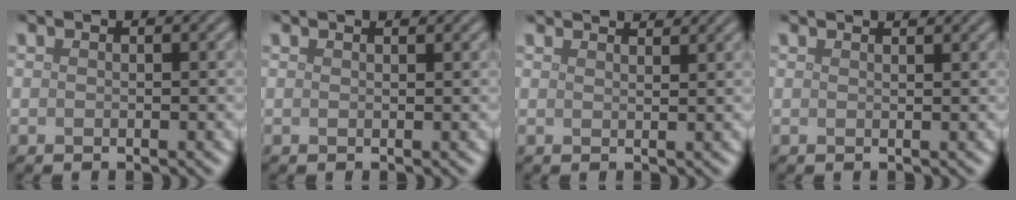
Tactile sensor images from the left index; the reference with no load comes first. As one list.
[{"total": 1.0, "force": [0.9, 0.2, 0.4], "torque": [-0.006, -0.002, 0.008]}, {"total": 3.6, "force": [3.3, 0.6, 1.2], "torque": [-0.009, 0.007, 0.029]}, {"total": 2.0, "force": [1.8, 0.5, 0.8], "torque": [-0.004, 0.002, 0.009]}]